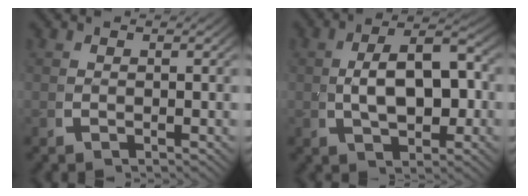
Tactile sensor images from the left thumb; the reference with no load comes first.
{"total": 7.6, "force": [0.1, 4.4, 6.2], "torque": [-0.100, -0.009, 0.012]}